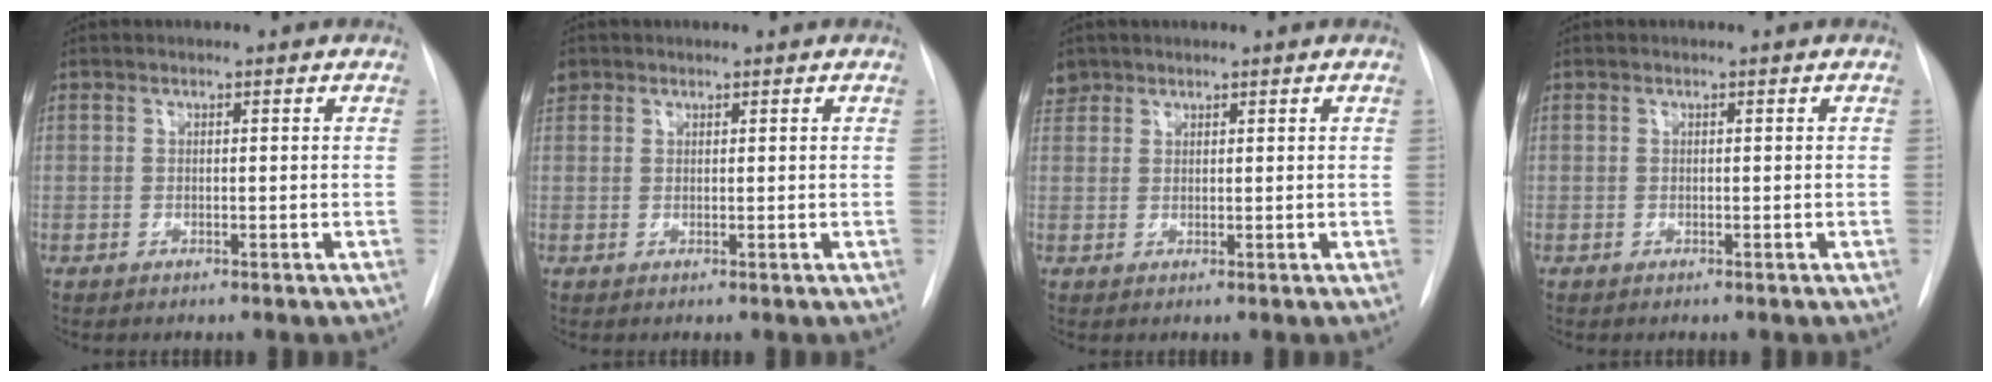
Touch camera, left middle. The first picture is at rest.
{"total": 2.1, "force": [1.2, 1.7, 0.3], "torque": [-0.008, 0.018, 0.024]}
{"total": 2.3, "force": [1.7, 1.5, -0.1], "torque": [0.004, 0.012, 0.032]}
{"total": 0.0}